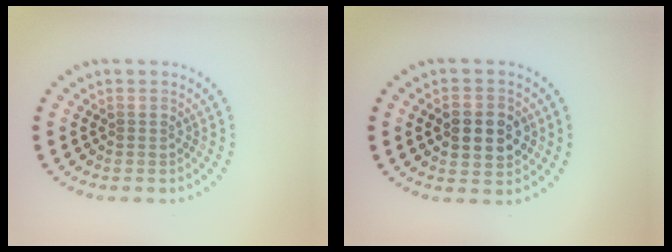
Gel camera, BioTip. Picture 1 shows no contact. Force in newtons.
{"total": 4.4, "press": 4.4, "slide": 0.3}